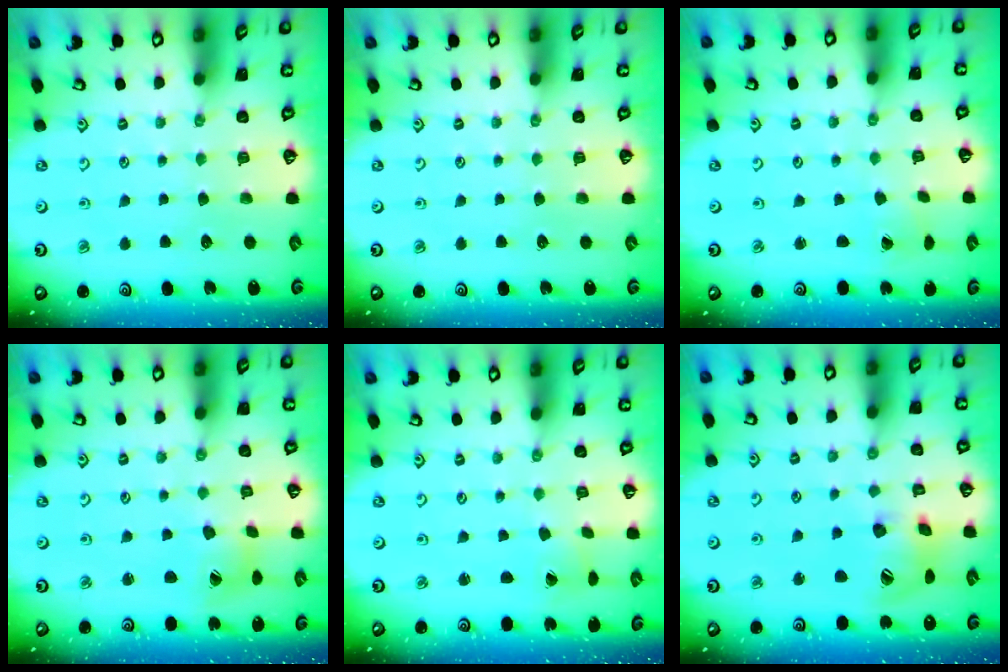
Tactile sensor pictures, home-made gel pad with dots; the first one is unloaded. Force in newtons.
{"total": 0.0}
{"total": 0.0}
{"total": 6.1, "press": 6.0, "slide": 0.6}
{"total": 1.6, "press": 1.6, "slide": 0.3}
{"total": 16.4, "press": 16.2, "slide": 2.2}